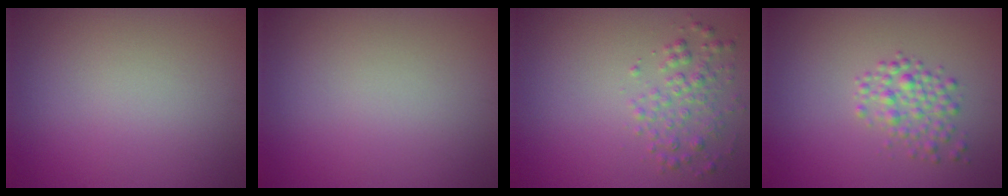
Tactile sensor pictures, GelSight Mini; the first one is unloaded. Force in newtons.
{"total": 0.0}
{"total": 2.4, "press": 2.4, "slide": 0.1}
{"total": 2.6, "press": 2.6, "slide": 0.1}